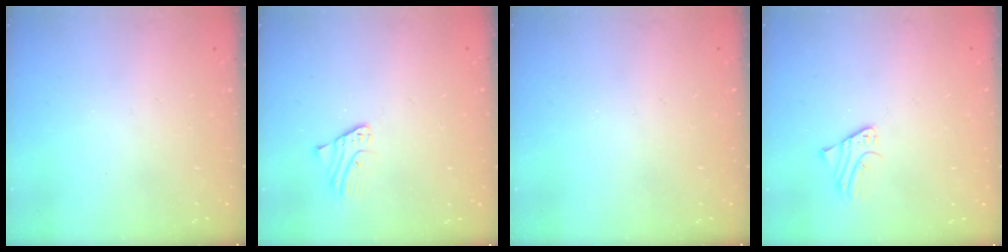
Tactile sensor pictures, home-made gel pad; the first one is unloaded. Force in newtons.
{"total": 1.7, "press": 1.7, "slide": 0.1}
{"total": 0.0}
{"total": 1.9, "press": 1.9, "slide": 0.1}